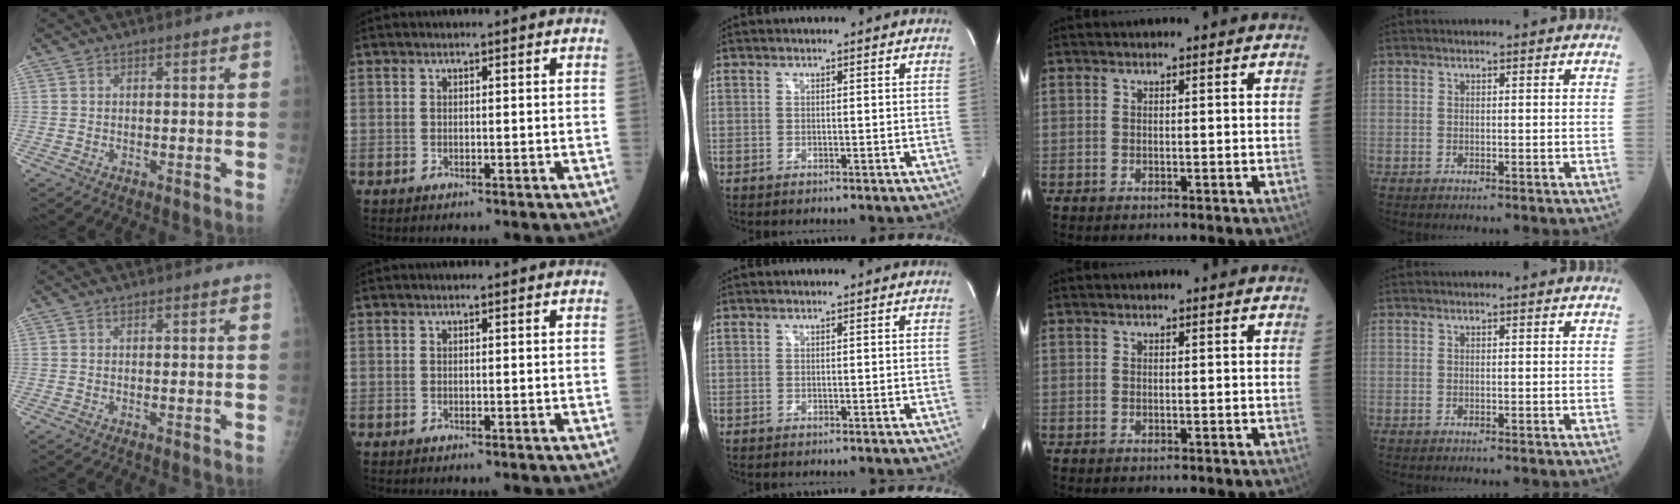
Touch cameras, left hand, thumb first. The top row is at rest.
{}